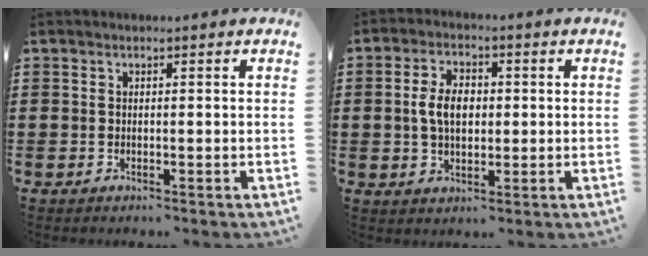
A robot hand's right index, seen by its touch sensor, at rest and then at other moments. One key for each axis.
{"total": 5.5, "fx": 0.2, "fy": 3.4, "fz": 4.4, "tx": -0.104, "ty": 0.008, "tz": -0.004}